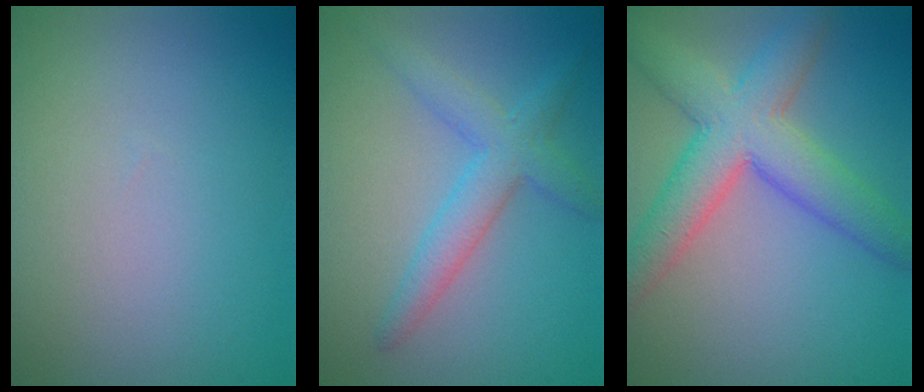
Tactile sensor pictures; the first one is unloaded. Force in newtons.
{"total": 3.5, "press": 3.5, "slide": 0.2}
{"total": 7.2, "press": 7.2, "slide": 0.5}